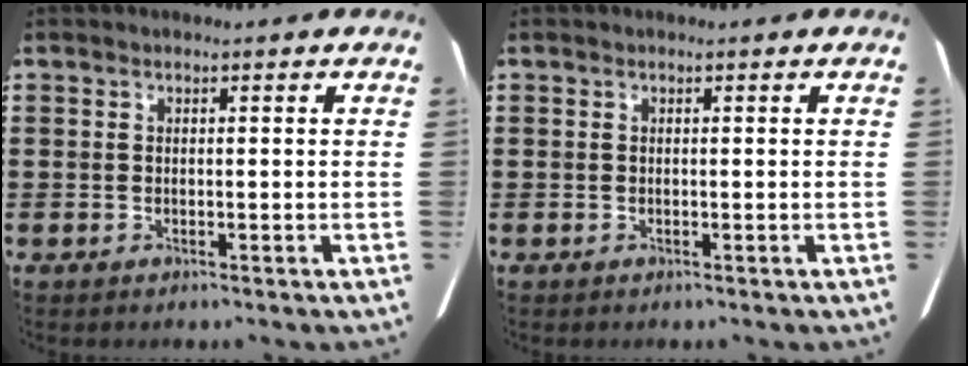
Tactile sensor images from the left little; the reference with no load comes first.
{"total": 0.0}